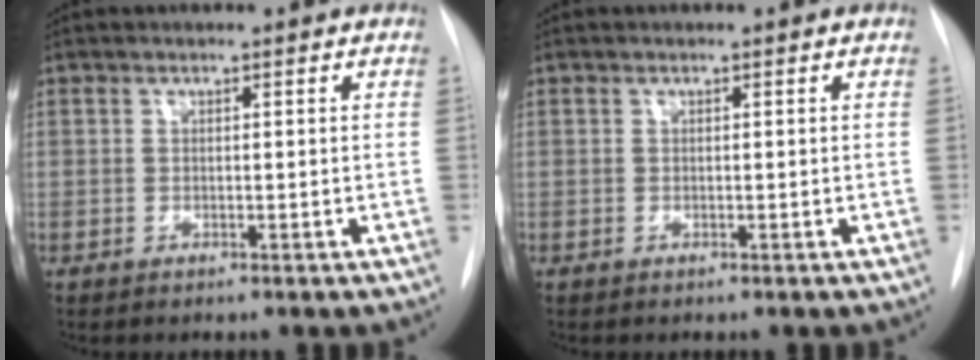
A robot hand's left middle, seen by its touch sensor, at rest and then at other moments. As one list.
[{"total": 0.0}]